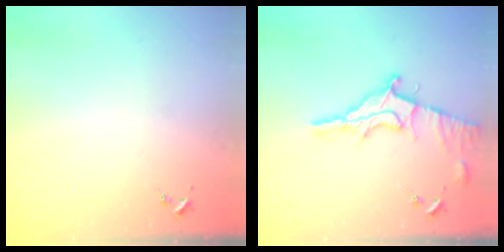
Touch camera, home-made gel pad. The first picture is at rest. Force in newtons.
{"total": 13.5, "press": 13.4, "slide": 1.3}